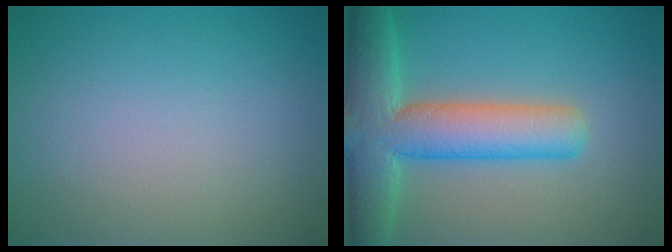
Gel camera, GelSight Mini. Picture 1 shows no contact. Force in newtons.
{"total": 8.8, "press": 8.8, "slide": 0.6}